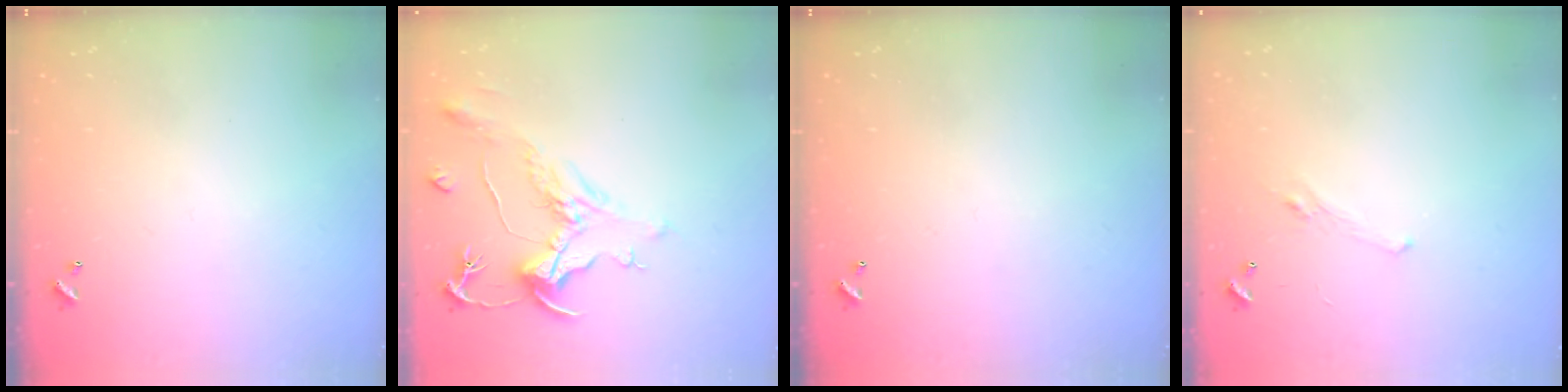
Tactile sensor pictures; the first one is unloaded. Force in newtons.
{"total": 2.1, "press": 1.7, "slide": 1.3}
{"total": 0.0}
{"total": 1.2, "press": 0.8, "slide": 0.9}